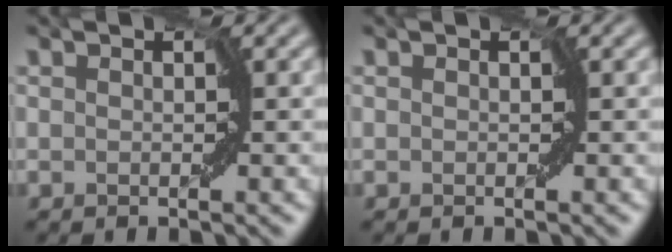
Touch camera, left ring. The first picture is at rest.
{"total": 0.0}